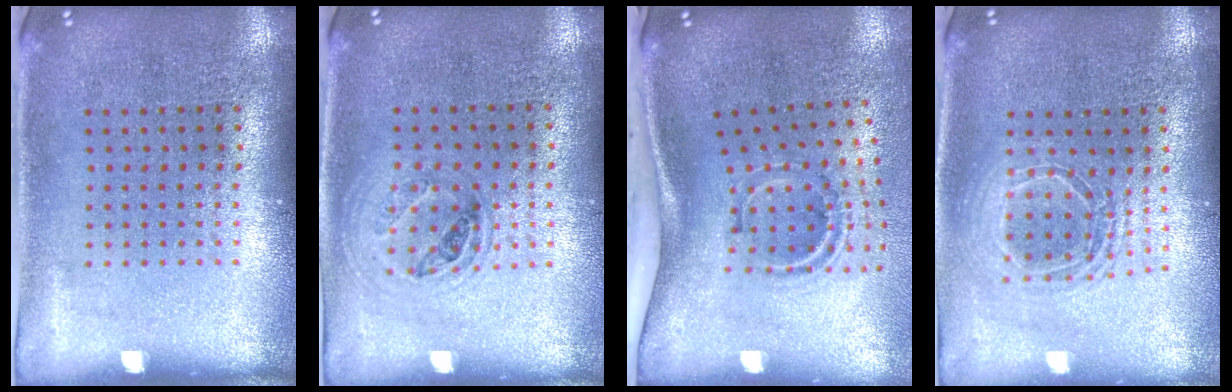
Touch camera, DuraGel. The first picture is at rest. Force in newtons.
{"total": 1.0, "press": 0.9, "slide": 0.3}
{"total": 2.2, "press": 1.2, "slide": 1.8}
{"total": 1.7, "press": 1.4, "slide": 0.9}